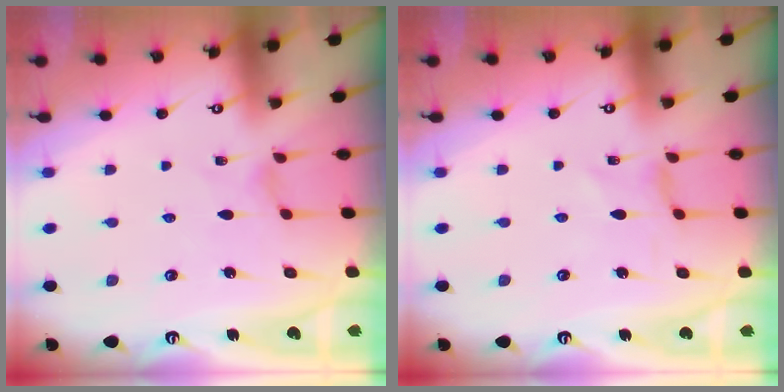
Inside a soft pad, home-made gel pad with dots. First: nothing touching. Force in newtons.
{"total": 0.0}